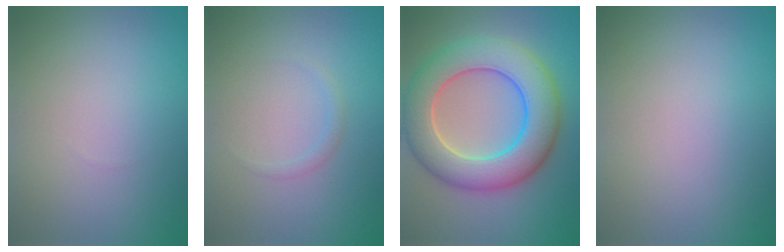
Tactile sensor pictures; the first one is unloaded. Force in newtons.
{"total": 0.8, "press": 0.8, "slide": 0.1}
{"total": 9.7, "press": 9.6, "slide": 0.4}
{"total": 0.0}